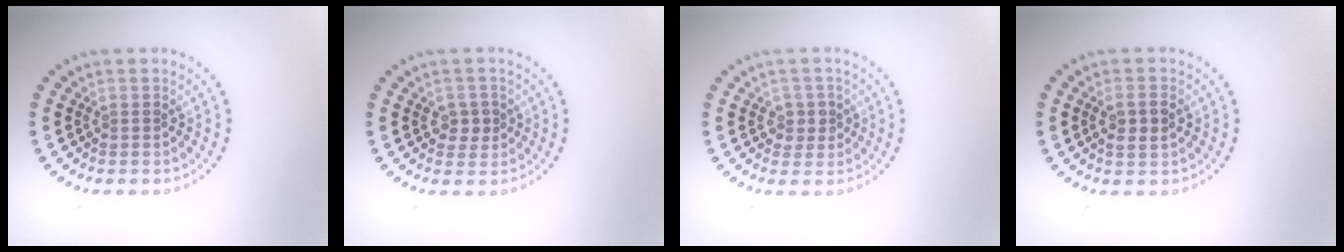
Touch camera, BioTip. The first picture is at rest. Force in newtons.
{"total": 1.8, "press": 1.8, "slide": 0.5}
{"total": 1.8, "press": 1.7, "slide": 0.4}
{"total": 2.1, "press": 2.1, "slide": 0.5}